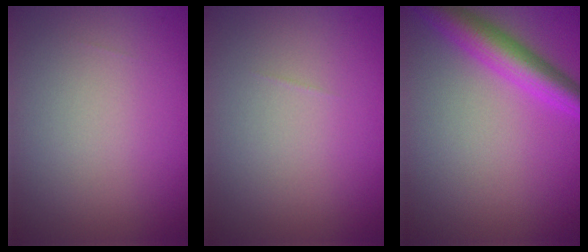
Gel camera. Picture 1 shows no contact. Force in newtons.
{"total": 0.0}
{"total": 5.0, "press": 5.0, "slide": 0.2}